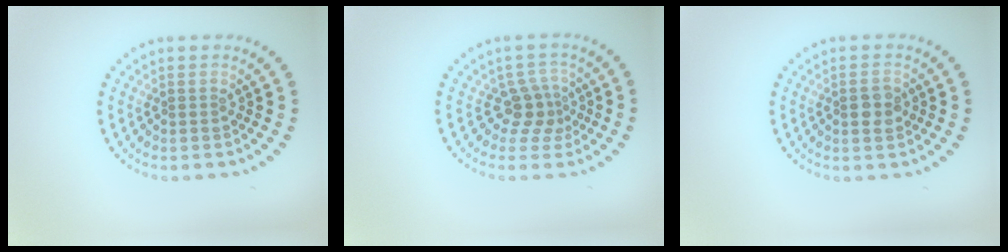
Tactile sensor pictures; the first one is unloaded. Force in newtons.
{"total": 2.6, "press": 1.8, "slide": 1.8}
{"total": 1.8, "press": 1.7, "slide": 0.2}